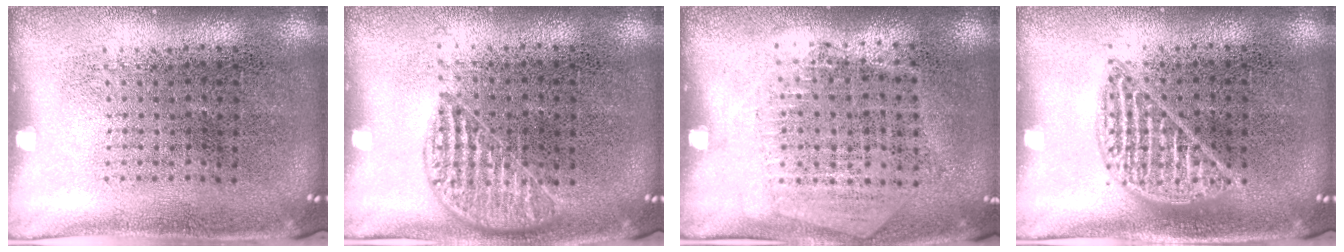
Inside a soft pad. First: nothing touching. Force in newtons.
{"total": 1.0, "press": 0.9, "slide": 0.4}
{"total": 1.3, "press": 1.1, "slide": 0.7}
{"total": 1.1, "press": 1.0, "slide": 0.2}